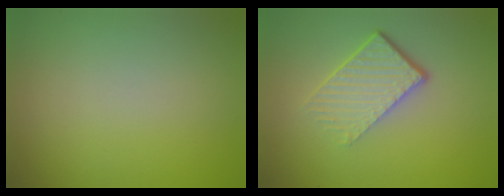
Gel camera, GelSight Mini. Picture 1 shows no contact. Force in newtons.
{"total": 4.6, "press": 2.9, "slide": 3.6}